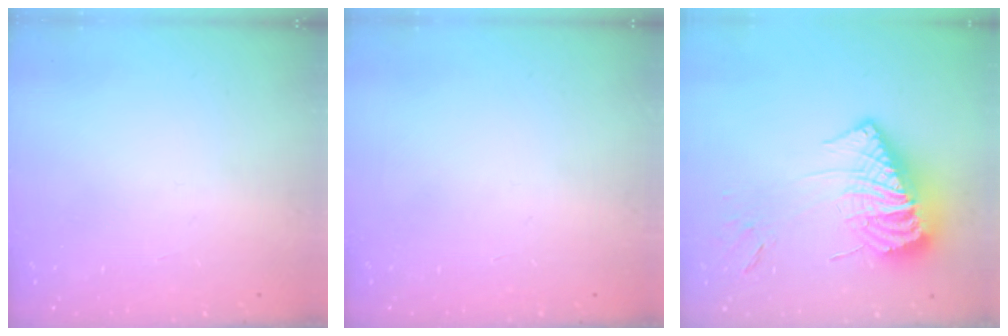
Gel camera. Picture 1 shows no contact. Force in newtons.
{"total": 0.0}
{"total": 17.3, "press": 17.2, "slide": 1.9}